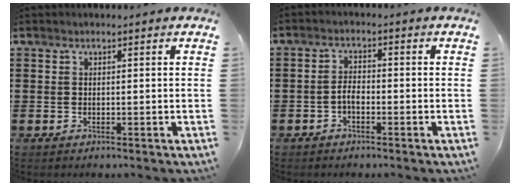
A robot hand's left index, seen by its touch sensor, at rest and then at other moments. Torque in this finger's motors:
{"motor_torque": [0.11, 0.11, 0.07, 0.05]}